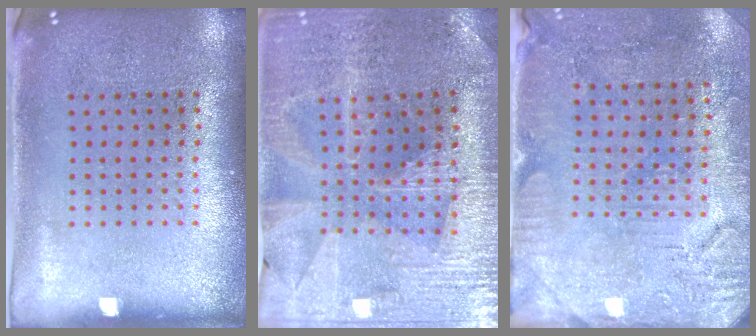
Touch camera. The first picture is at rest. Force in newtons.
{"total": 2.3, "press": 2.3, "slide": 0.5}
{"total": 3.0, "press": 2.7, "slide": 1.2}